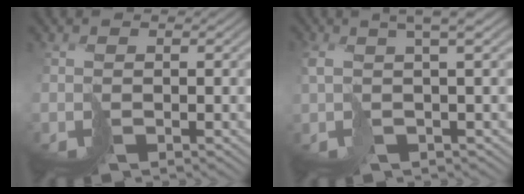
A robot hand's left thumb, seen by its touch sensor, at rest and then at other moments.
{"total": 5.5, "force": [1.3, 1.4, 5.2], "torque": [-0.081, 0.012, 0.018]}